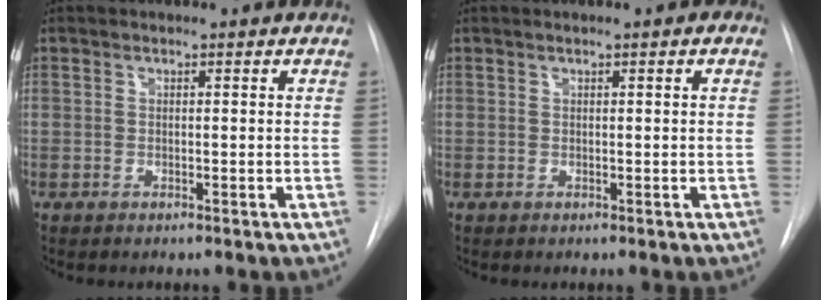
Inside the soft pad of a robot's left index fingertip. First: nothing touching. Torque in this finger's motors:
{"motor_torque": [0.14, -0.08, -0.11, 0.00]}